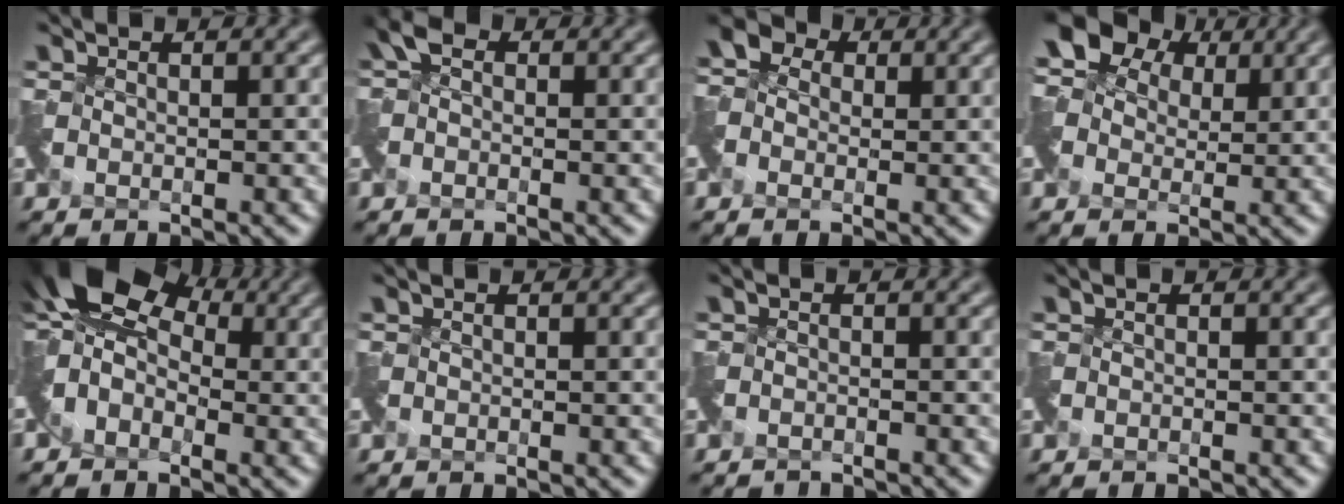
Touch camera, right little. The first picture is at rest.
{"total": 1.1, "force": [-0.5, 1.0, 0.4], "torque": [-0.009, 0.000, -0.018]}
{"total": 2.5, "force": [-0.4, 2.3, 1.0], "torque": [-0.030, 0.000, -0.009]}
{"total": 7.2, "force": [2.0, 5.6, 4.2], "torque": [-0.085, 0.023, 0.023]}
{"total": 8.4, "force": [2.1, 5.4, 6.1], "torque": [-0.111, 0.020, 0.015]}
{"total": 0.0}
{"total": 2.4, "force": [-2.4, 0.1, -0.4], "torque": [0.007, -0.021, -0.049]}
{"total": 1.0, "force": [-1.0, -0.1, -0.2], "torque": [0.002, -0.014, -0.024]}